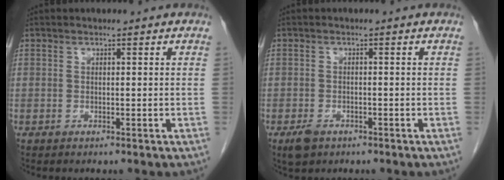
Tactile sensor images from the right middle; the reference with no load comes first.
{"total": 2.6, "force": [-1.6, 1.5, 1.3], "torque": [-0.029, -0.001, -0.021]}